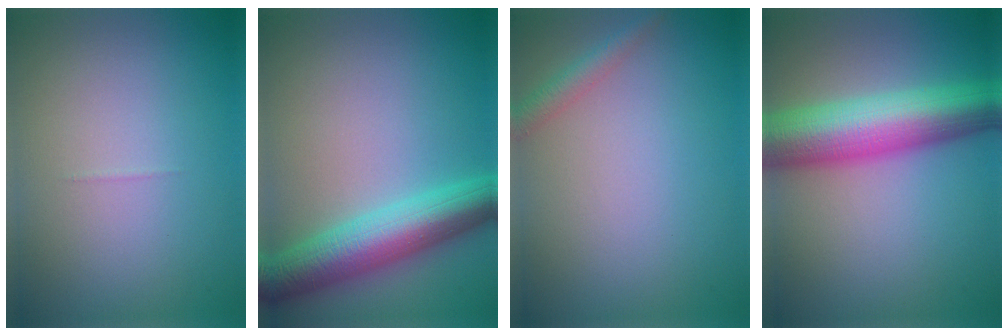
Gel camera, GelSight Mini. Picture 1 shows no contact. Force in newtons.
{"total": 7.1, "press": 7.1, "slide": 0.0}
{"total": 1.9, "press": 1.9, "slide": 0.1}
{"total": 10.1, "press": 10.1, "slide": 0.1}